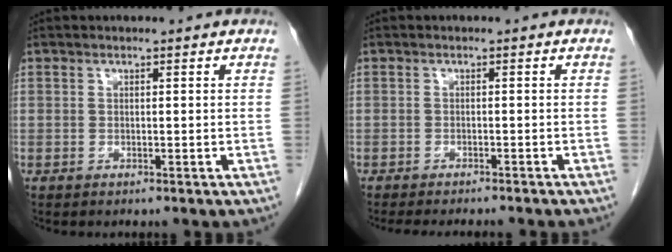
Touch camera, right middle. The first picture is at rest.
{"total": 8.1, "force": [-7.2, 0.7, 3.6], "torque": [-0.034, -0.012, -0.097]}